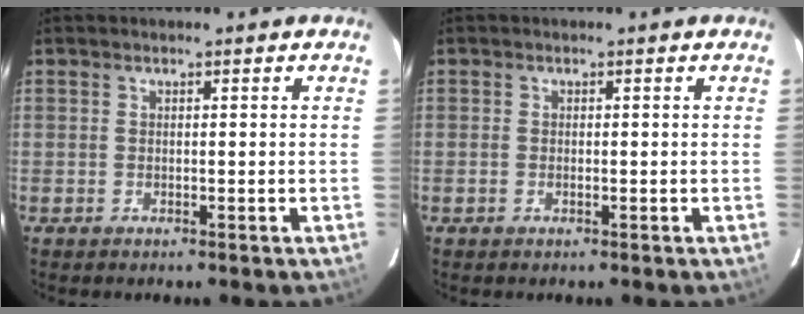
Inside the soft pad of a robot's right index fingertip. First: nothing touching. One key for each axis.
{"total": 0.7, "fx": -0.3, "fy": 0.3, "fz": 0.6, "tx": -0.012, "ty": 0.000, "tz": -0.007}